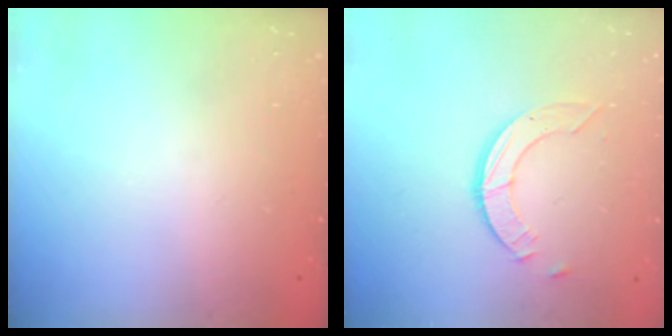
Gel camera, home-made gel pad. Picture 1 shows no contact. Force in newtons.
{"total": 4.2, "press": 4.2, "slide": 0.2}